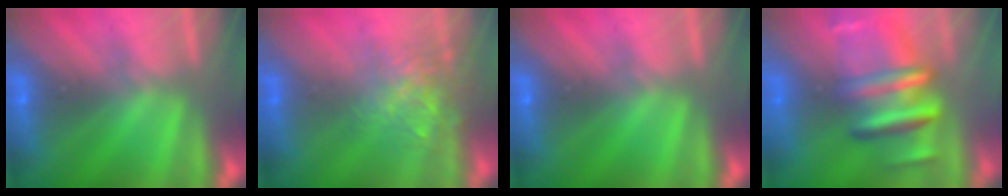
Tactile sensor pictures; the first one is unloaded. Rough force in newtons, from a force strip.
{"total": 3.4}
{"total": 0.0}
{"total": 9.4}